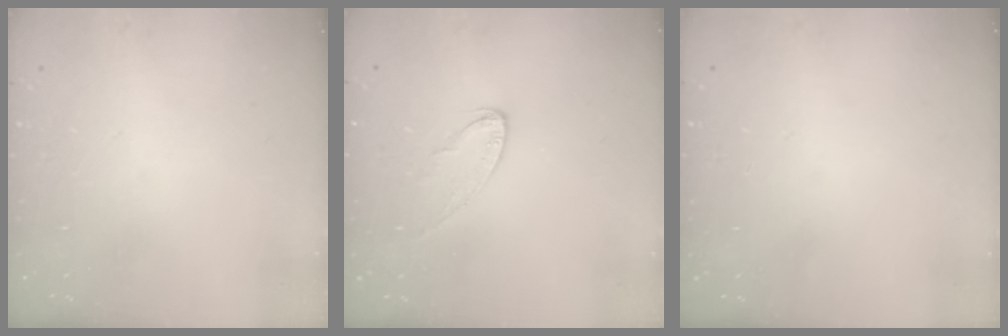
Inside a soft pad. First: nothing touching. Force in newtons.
{"total": 4.9, "press": 4.9, "slide": 0.4}
{"total": 0.0}